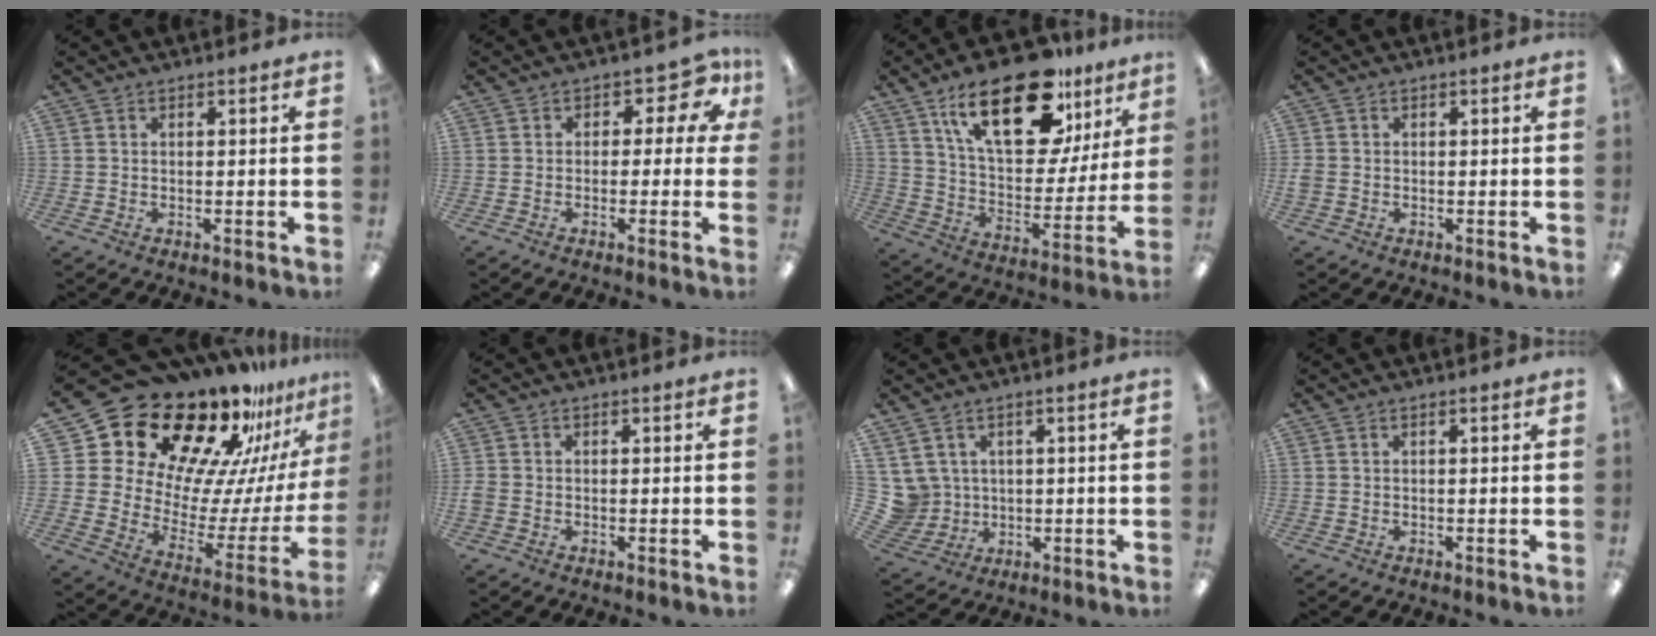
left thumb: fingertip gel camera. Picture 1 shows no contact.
{"total": 6.3, "force": [2.7, 3.8, 4.2], "torque": [-0.056, -0.015, 0.042]}
{"total": 25.7, "force": [15.3, 11.5, 17.2], "torque": [-0.270, -0.075, 0.258]}
{"total": 1.3, "force": [-0.5, 1.2, 0.2], "torque": [-0.002, 0.002, -0.010]}
{"total": 24.5, "force": [19.0, 12.0, 9.7], "torque": [-0.163, -0.165, 0.354]}
{"total": 1.4, "force": [-0.7, 1.2, 0.3], "torque": [-0.003, 0.003, -0.013]}
{"total": 6.2, "force": [1.8, 6.0, 0.6], "torque": [-0.047, -0.006, 0.039]}
{"total": 0.0}